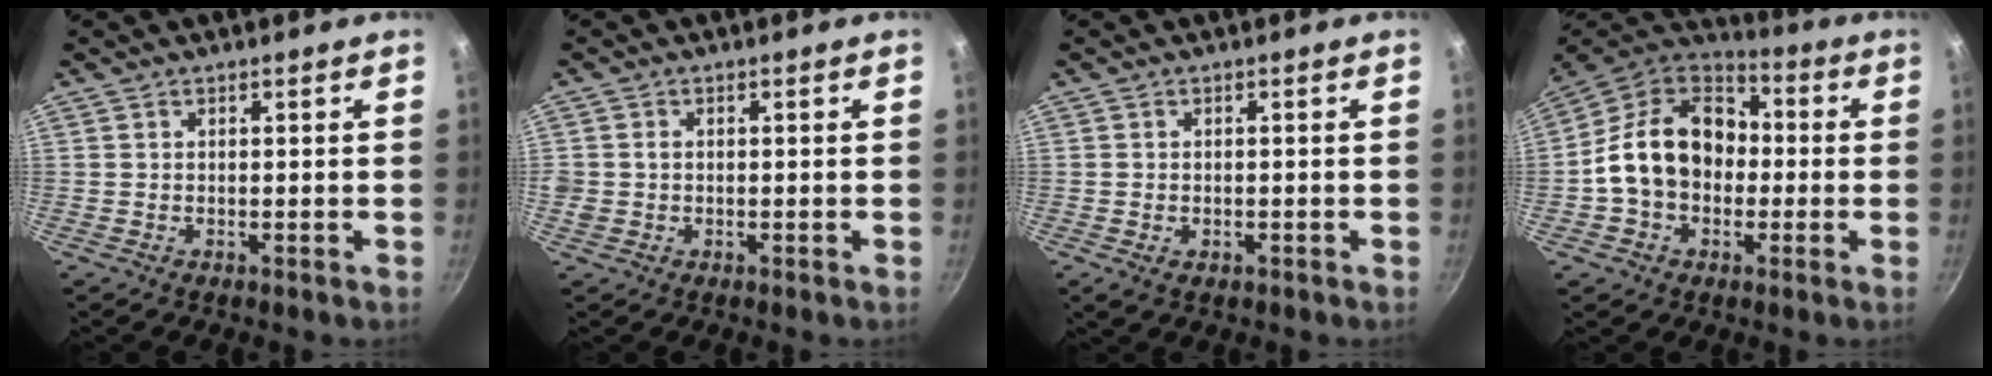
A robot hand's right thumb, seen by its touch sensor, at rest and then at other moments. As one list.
[{"total": 2.1, "force": [-0.2, 1.9, 0.8], "torque": [-0.014, 0.004, -0.005]}, {"total": 2.5, "force": [-0.9, 1.7, 1.6], "torque": [-0.027, -0.005, -0.013]}, {"total": 18.3, "force": [-0.6, 14.0, 11.7], "torque": [-0.173, 0.046, -0.025]}]